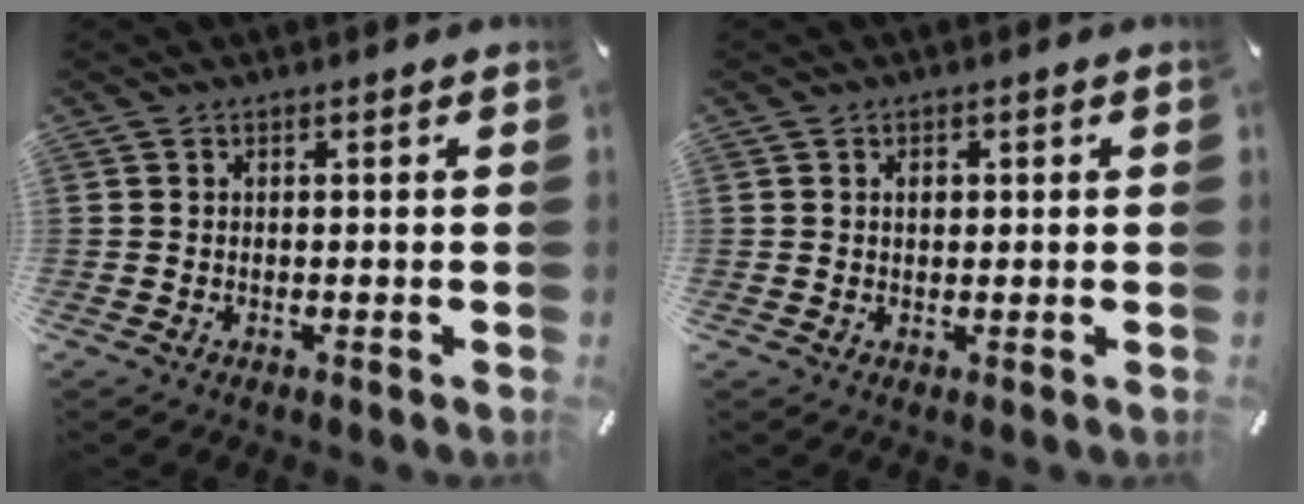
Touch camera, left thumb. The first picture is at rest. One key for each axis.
{"total": 1.9, "fx": 0.4, "fy": 1.3, "fz": 1.3, "tx": -0.011, "ty": 0.000, "tz": 0.001}